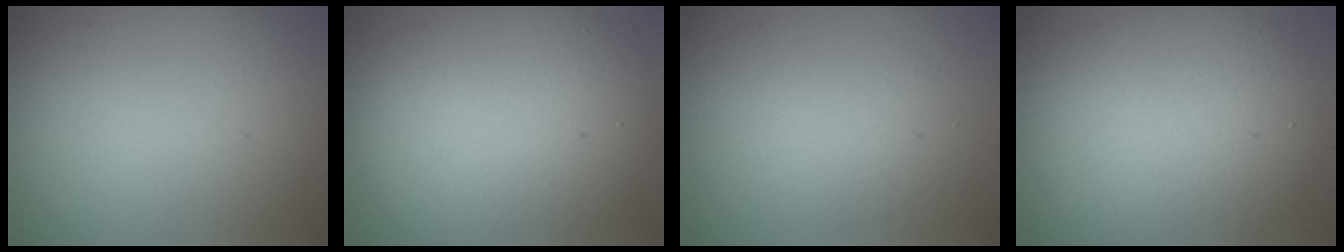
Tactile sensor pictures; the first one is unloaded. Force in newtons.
{"total": 8.8, "press": 8.8, "slide": 0.9}
{"total": 2.4, "press": 2.4, "slide": 0.2}
{"total": 7.5, "press": 7.5, "slide": 0.2}